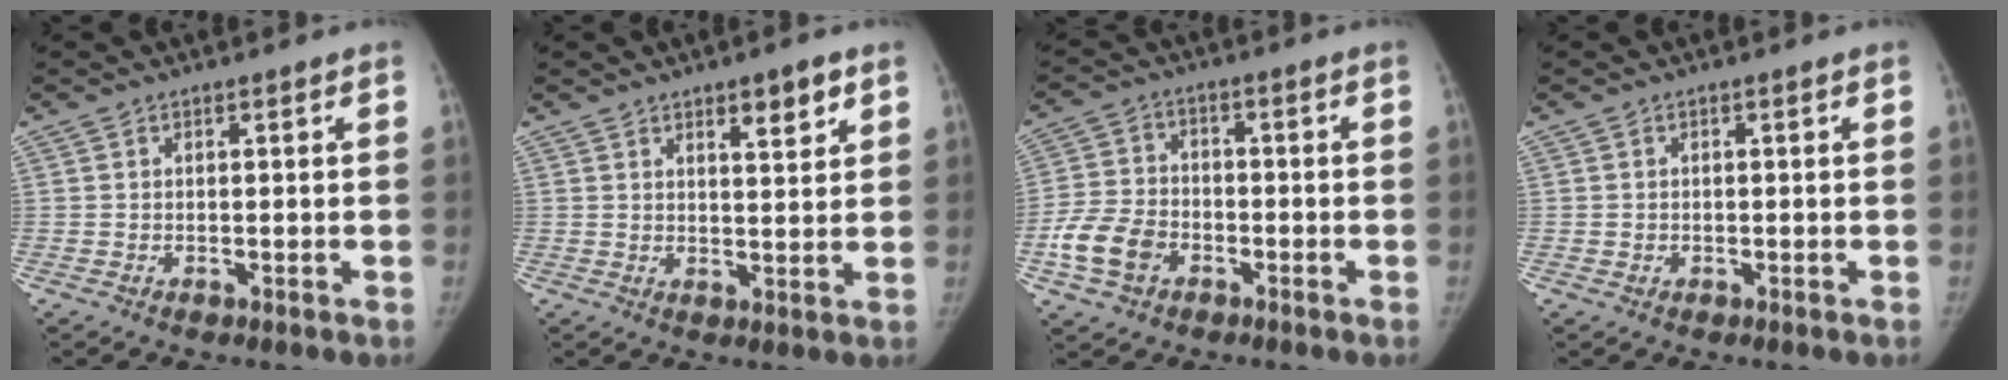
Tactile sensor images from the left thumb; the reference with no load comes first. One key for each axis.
{"total": 5.4, "fx": 3.2, "fy": 1.7, "fz": 4.0, "tx": -0.045, "ty": -0.020, "tz": 0.048}
{"total": 9.2, "fx": -3.8, "fy": 6.7, "fz": 5.1, "tx": -0.097, "ty": 0.019, "tz": -0.073}
{"total": 0.7, "fx": -0.1, "fy": 0.7, "fz": 0.1, "tx": 0.001, "ty": 0.003, "tz": -0.002}